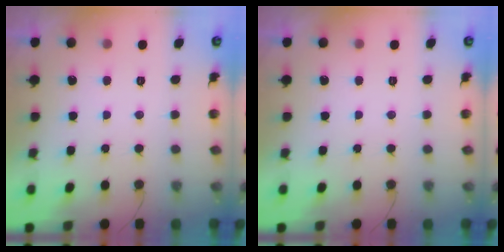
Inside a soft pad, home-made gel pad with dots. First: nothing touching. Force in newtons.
{"total": 0.0}